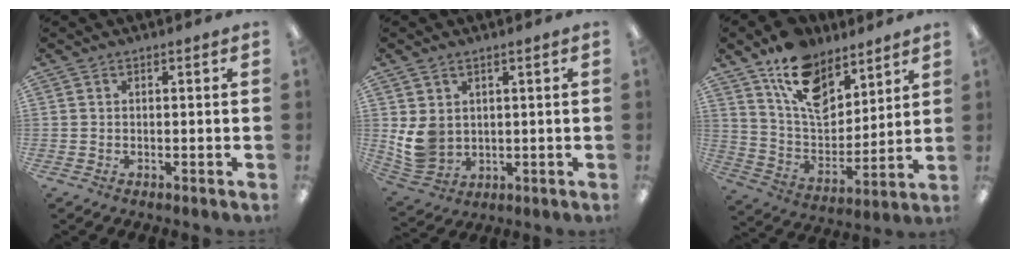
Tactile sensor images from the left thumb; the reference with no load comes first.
{"total": 7.8, "force": [2.0, 6.2, 4.3], "torque": [-0.097, -0.007, 0.041]}
{"total": 15.7, "force": [10.5, 8.9, 7.6], "torque": [-0.128, -0.058, 0.193]}